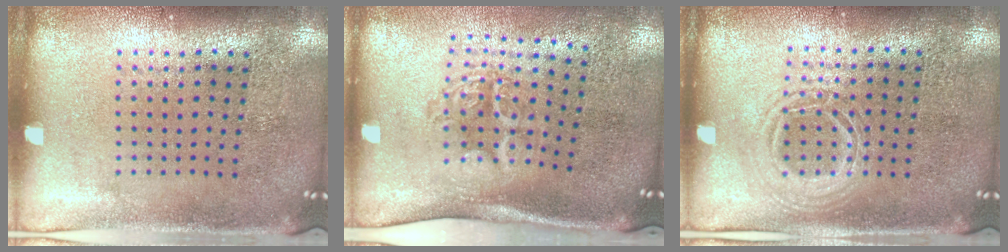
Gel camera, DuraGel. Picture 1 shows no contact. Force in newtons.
{"total": 1.8, "press": 1.2, "slide": 1.3}
{"total": 1.2, "press": 1.1, "slide": 0.3}